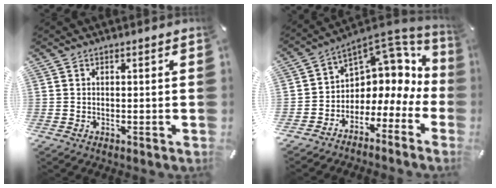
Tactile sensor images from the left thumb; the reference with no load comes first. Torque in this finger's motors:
{"motor_torque": [0.37, 0.51, 0.66, 0.66, 0.05]}